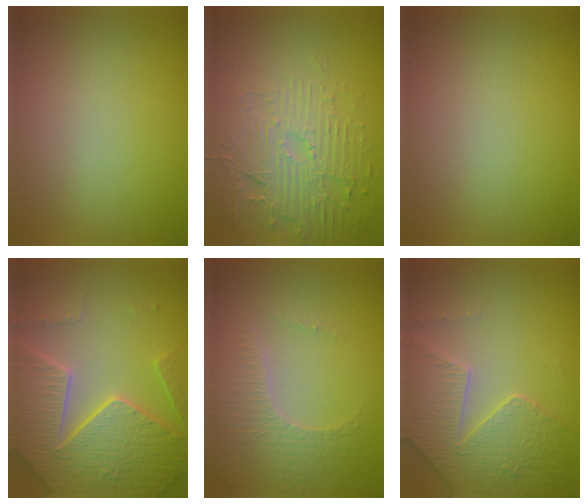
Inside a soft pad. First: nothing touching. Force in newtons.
{"total": 4.6, "press": 4.2, "slide": 1.9}
{"total": 0.0}
{"total": 7.4, "press": 7.2, "slide": 2.0}
{"total": 3.8, "press": 3.7, "slide": 0.9}
{"total": 4.3, "press": 4.2, "slide": 0.9}